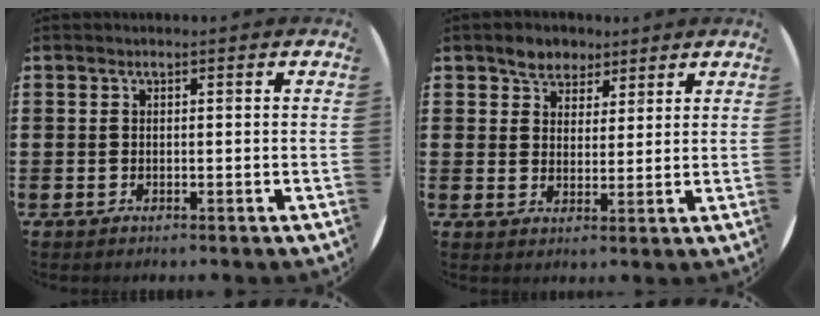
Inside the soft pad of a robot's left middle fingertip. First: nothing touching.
{"total": 3.8, "force": [3.0, 2.3, 0.0], "torque": [-0.012, 0.006, 0.058]}